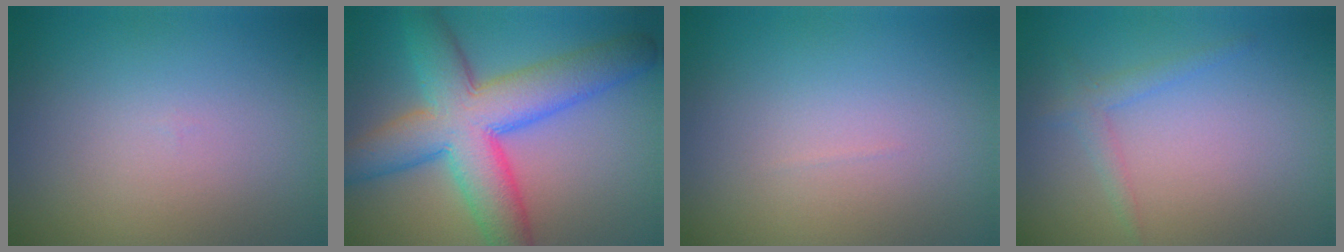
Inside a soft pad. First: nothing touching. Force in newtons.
{"total": 10.2, "press": 10.2, "slide": 0.3}
{"total": 0.0}
{"total": 1.5, "press": 1.5, "slide": 0.0}